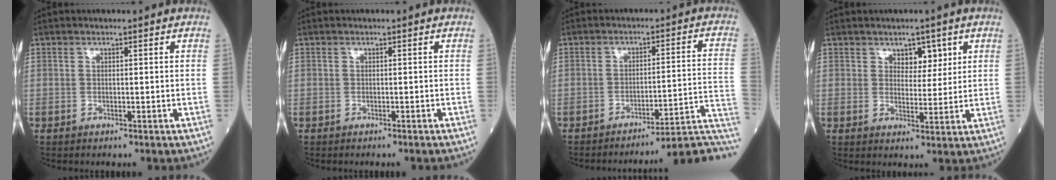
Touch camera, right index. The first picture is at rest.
{"total": 0.8, "force": [-0.8, 0.0, 0.3], "torque": [-0.002, 0.000, -0.013]}
{"total": 11.6, "force": [-10.6, -1.7, 4.3], "torque": [-0.016, 0.018, -0.137]}
{"total": 3.8, "force": [2.0, 2.1, 2.3], "torque": [-0.026, 0.001, 0.032]}